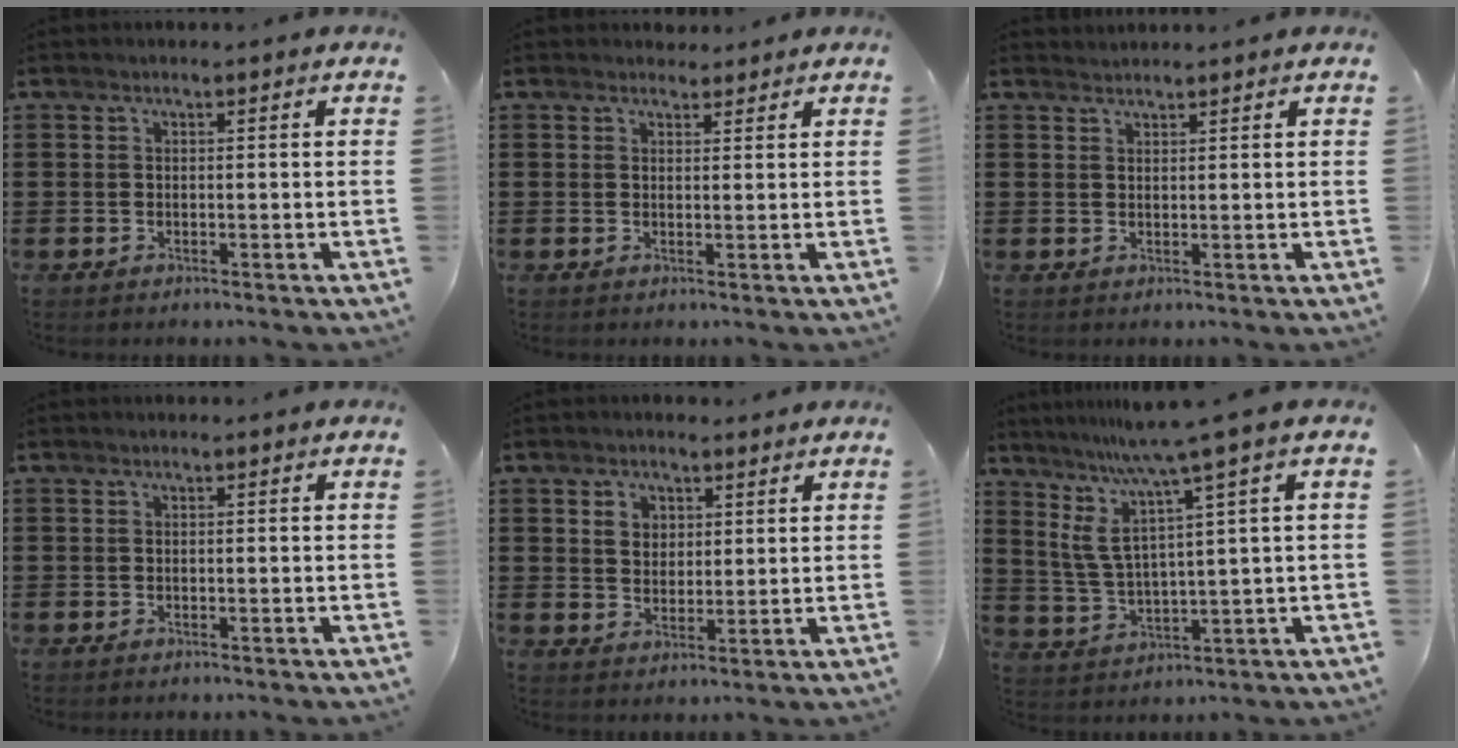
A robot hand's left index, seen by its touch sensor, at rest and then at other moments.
{"total": 1.8, "force": [1.6, 0.8, 0.1], "torque": [0.002, 0.002, 0.030]}
{"total": 1.1, "force": [1.1, 0.0, -0.1], "torque": [0.000, 0.000, 0.023]}
{"total": 0.0}
{"total": 3.8, "force": [2.3, 2.9, 1.0], "torque": [-0.024, 0.010, 0.039]}
{"total": 7.3, "force": [4.6, -0.5, 5.7], "torque": [-0.138, -0.036, 0.070]}